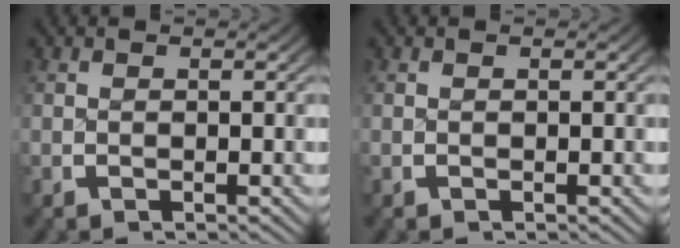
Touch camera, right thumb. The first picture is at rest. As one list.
[{"total": 0.0}]